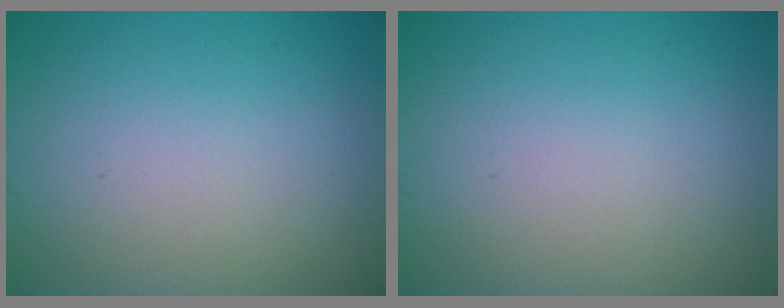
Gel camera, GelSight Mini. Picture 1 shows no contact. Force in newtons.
{"total": 0.0}